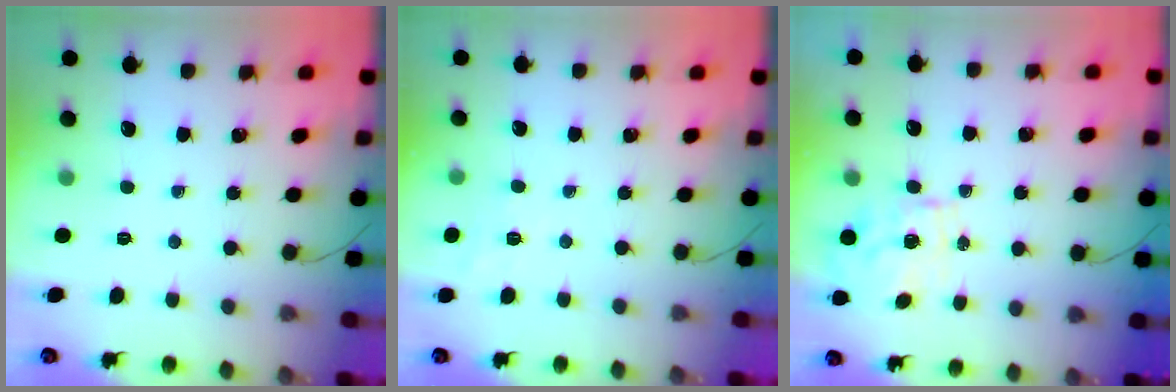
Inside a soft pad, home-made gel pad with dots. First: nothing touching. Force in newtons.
{"total": 7.4, "press": 7.1, "slide": 2.0}
{"total": 1.0, "press": 0.8, "slide": 0.6}